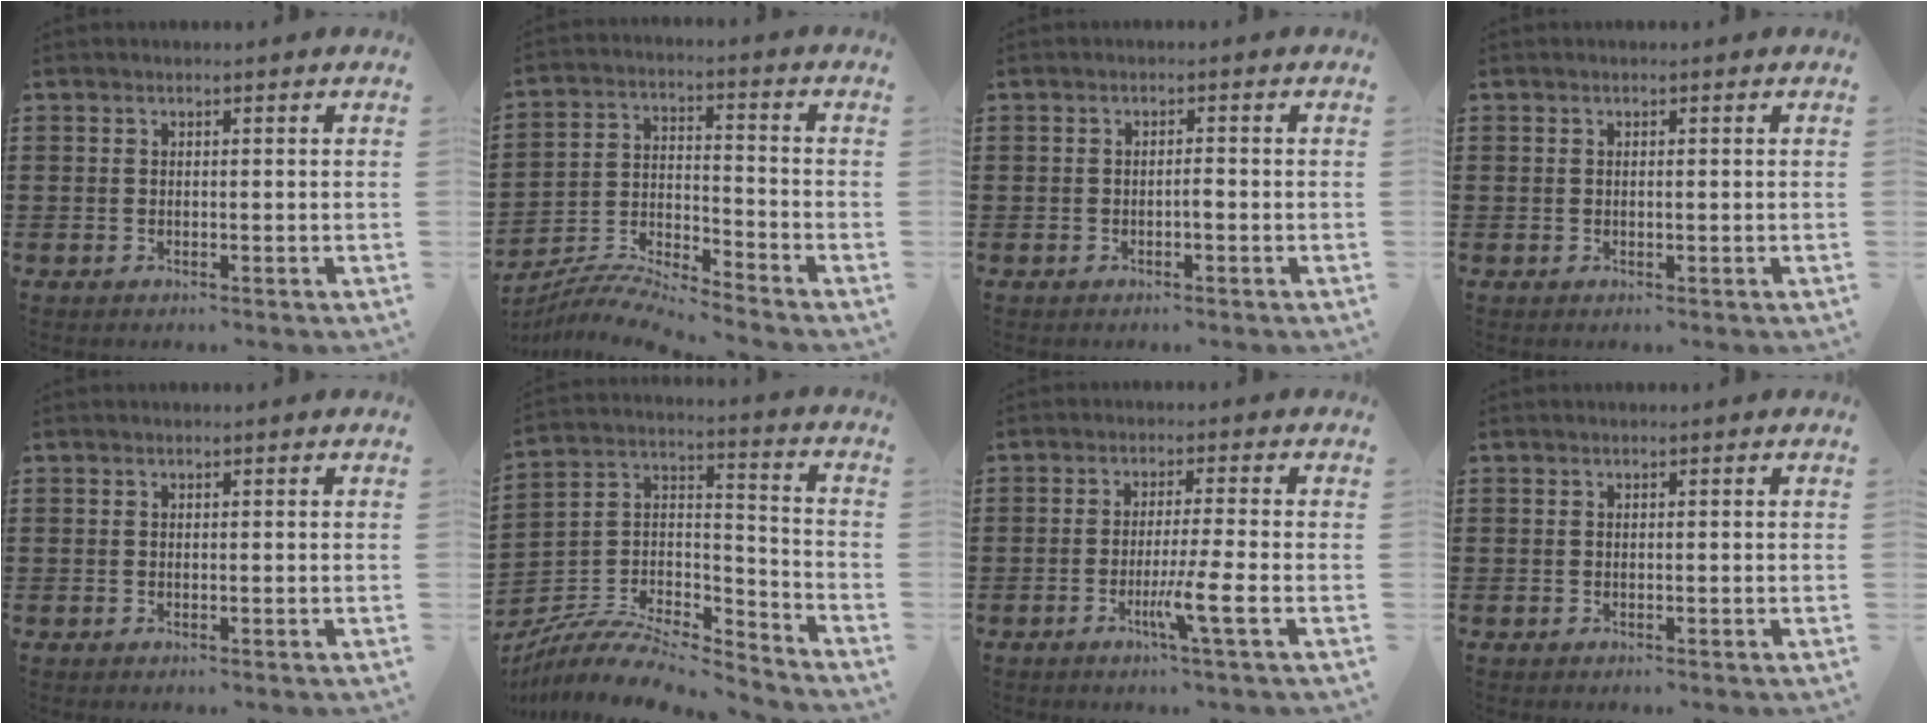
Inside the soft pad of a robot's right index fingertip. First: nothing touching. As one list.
[{"total": 6.9, "force": [-6.7, -0.1, 1.4], "torque": [-0.036, -0.006, -0.138]}, {"total": 1.2, "force": [-0.5, 0.3, 1.0], "torque": [-0.021, -0.002, -0.008]}, {"total": 0.0}, {"total": 0.0}, {"total": 8.4, "force": [-6.9, 3.1, 3.6], "torque": [-0.076, 0.006, -0.136]}, {"total": 5.9, "force": [-2.3, -0.5, 5.4], "torque": [-0.094, -0.020, -0.041]}, {"total": 0.0}]